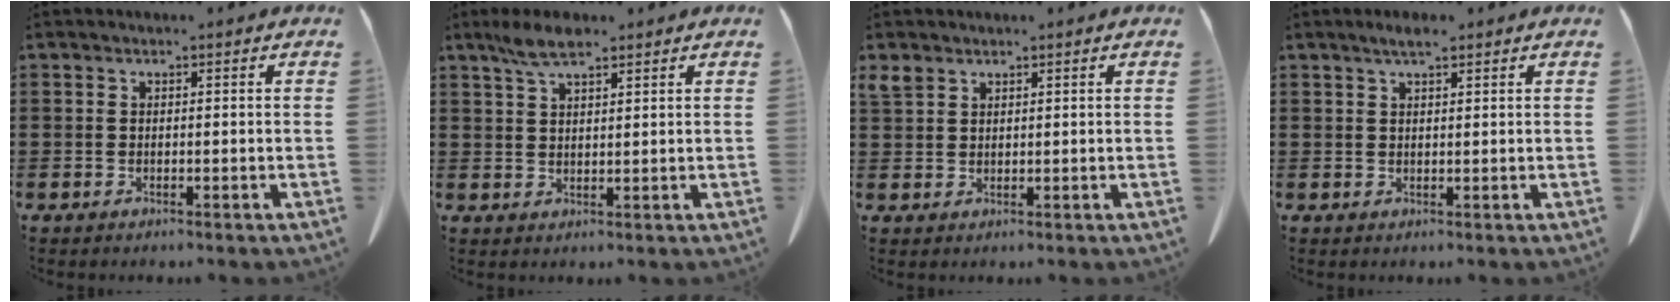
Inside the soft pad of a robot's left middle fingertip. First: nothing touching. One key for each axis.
{"total": 4.9, "fx": 3.1, "fy": 1.4, "fz": 3.4, "tx": -0.074, "ty": 0.004, "tz": 0.057}
{"total": 2.1, "fx": 1.7, "fy": 1.1, "fz": 0.8, "tx": -0.021, "ty": 0.003, "tz": 0.033}
{"total": 2.4, "fx": 1.7, "fy": 0.4, "fz": 1.6, "tx": -0.034, "ty": 0.003, "tz": 0.029}